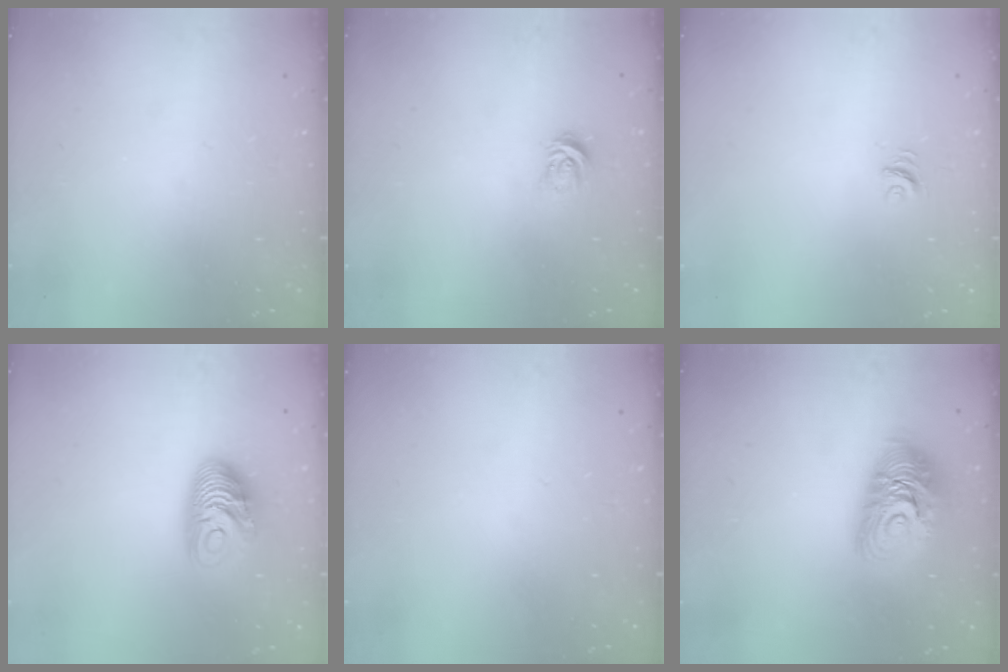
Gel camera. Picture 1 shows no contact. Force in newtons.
{"total": 3.7, "press": 3.6, "slide": 0.6}
{"total": 3.7, "press": 3.7, "slide": 0.2}
{"total": 9.8, "press": 9.8, "slide": 0.3}
{"total": 0.0}
{"total": 12.9, "press": 12.9, "slide": 1.0}